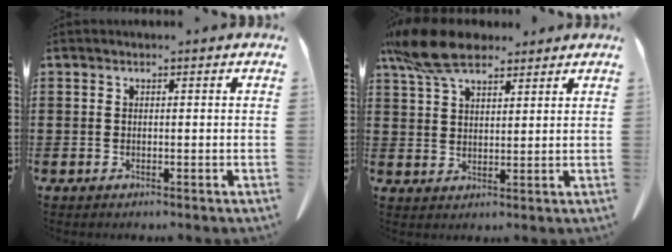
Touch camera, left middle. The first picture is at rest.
{"total": 9.2, "force": [6.8, 3.4, 5.2], "torque": [-0.127, -0.006, 0.128]}